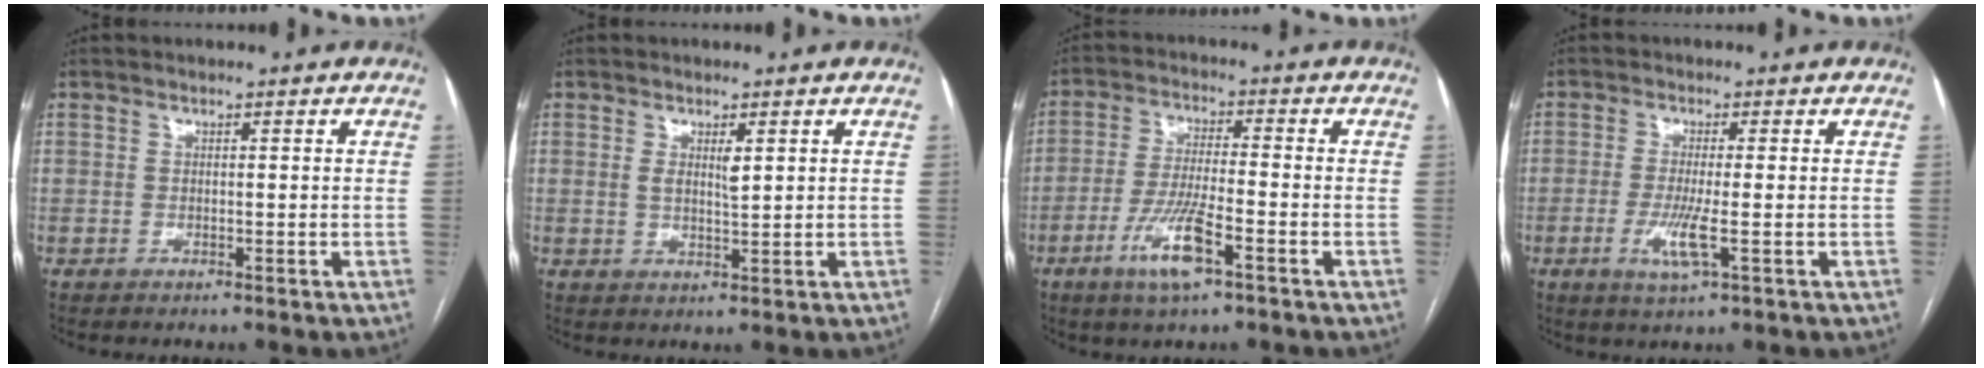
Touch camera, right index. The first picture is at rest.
{"total": 2.5, "force": [0.9, 0.5, 2.2], "torque": [-0.042, -0.007, 0.016]}
{"total": 8.6, "force": [-4.4, 0.9, 7.3], "torque": [-0.149, -0.012, -0.080]}
{"total": 4.6, "force": [-1.4, 0.1, 4.4], "torque": [-0.094, -0.012, -0.025]}